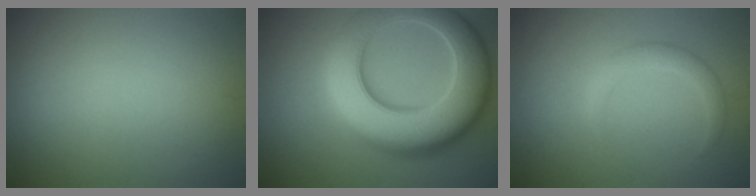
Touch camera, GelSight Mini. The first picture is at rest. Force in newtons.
{"total": 12.3, "press": 12.3, "slide": 0.2}
{"total": 2.1, "press": 2.0, "slide": 0.2}